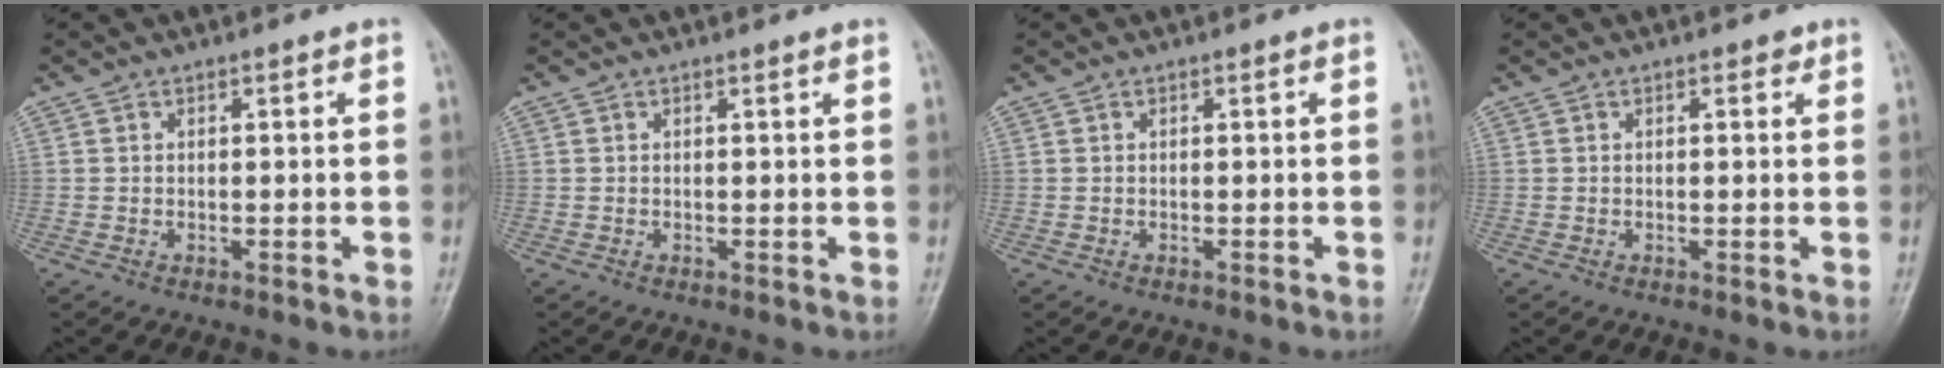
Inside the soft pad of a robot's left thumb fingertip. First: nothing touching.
{"total": 0.5, "force": [0.5, 0.0, 0.3], "torque": [-0.008, -0.001, 0.007]}
{"total": 0.0}
{"total": 1.2, "force": [0.6, 0.7, 0.7], "torque": [-0.003, -0.001, 0.004]}